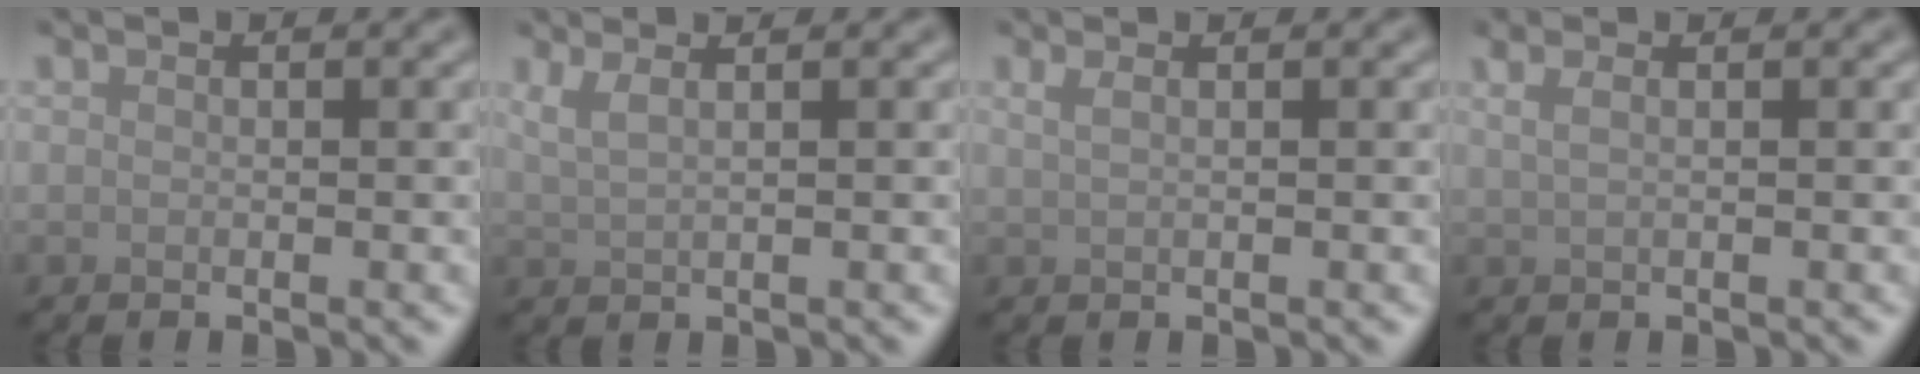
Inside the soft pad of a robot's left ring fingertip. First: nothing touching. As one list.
[{"total": 2.5, "force": [1.5, 0.9, 1.7], "torque": [-0.024, 0.007, 0.014]}, {"total": 1.8, "force": [0.9, 0.9, 1.2], "torque": [-0.013, -0.004, 0.005]}, {"total": 2.5, "force": [1.3, 1.2, 1.8], "torque": [-0.022, 0.003, -0.001]}]